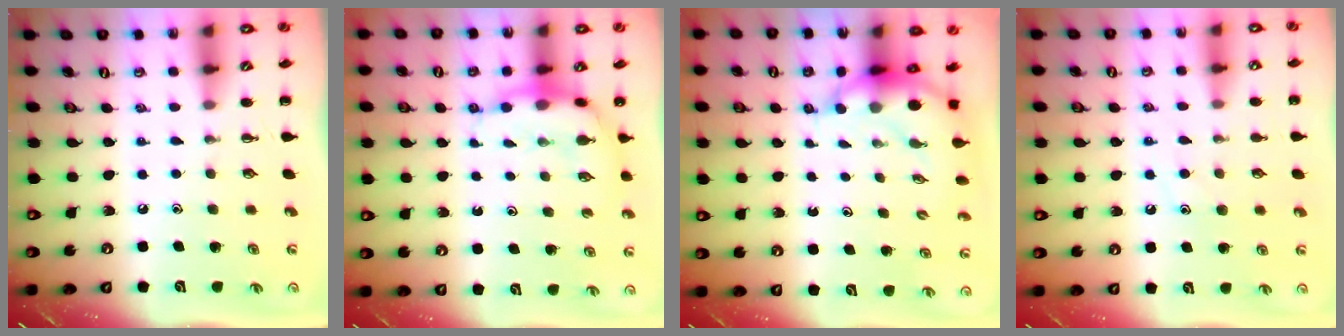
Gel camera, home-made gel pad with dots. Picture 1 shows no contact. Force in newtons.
{"total": 7.3, "press": 7.1, "slide": 2.0}
{"total": 6.2, "press": 6.0, "slide": 1.2}
{"total": 8.4, "press": 8.4, "slide": 1.2}